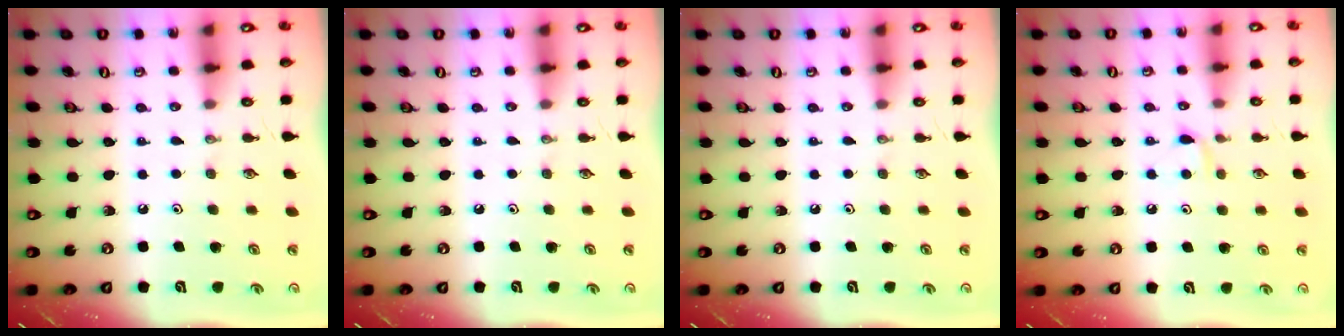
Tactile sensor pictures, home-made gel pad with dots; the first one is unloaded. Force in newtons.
{"total": 0.0}
{"total": 0.0}
{"total": 5.2, "press": 5.2, "slide": 0.7}